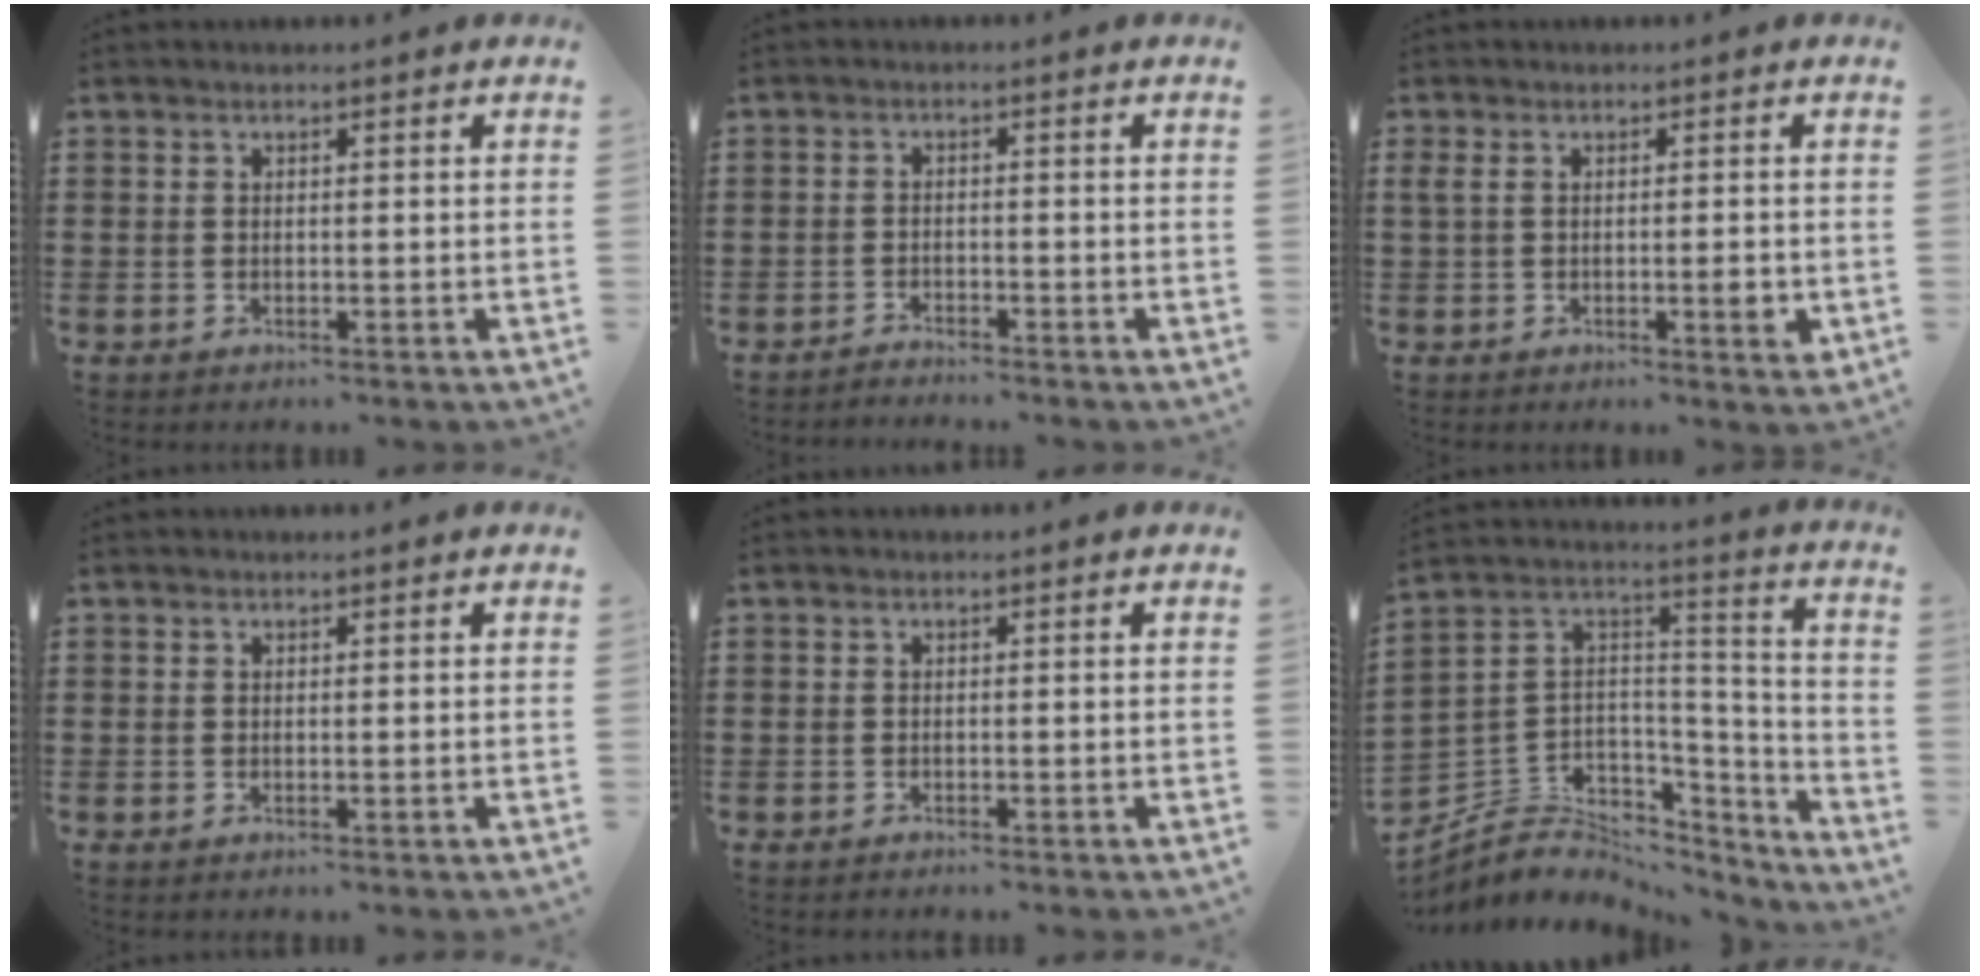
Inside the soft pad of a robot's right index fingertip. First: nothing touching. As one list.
[{"total": 1.9, "force": [-1.9, 0.0, -0.1], "torque": [-0.004, 0.003, -0.042]}, {"total": 3.6, "force": [-0.6, 0.8, 3.5], "torque": [-0.059, 0.002, -0.011]}, {"total": 0.0}, {"total": 0.5, "force": [-0.5, 0.0, 0.0], "torque": [-0.002, -0.002, -0.011]}, {"total": 5.9, "force": [-3.6, 4.5, 1.1], "torque": [-0.049, -0.011, -0.071]}]